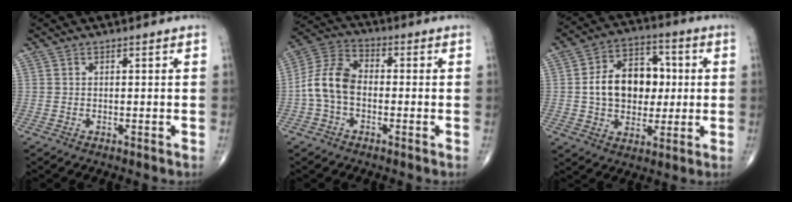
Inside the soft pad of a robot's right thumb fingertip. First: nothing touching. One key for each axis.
{"total": 9.4, "fx": -1.5, "fy": 6.2, "fz": 6.9, "tx": -0.133, "ty": 0.031, "tz": -0.043}
{"total": 15.0, "fx": 0.8, "fy": 10.8, "fz": 10.3, "tx": -0.126, "ty": 0.020, "tz": 0.013}